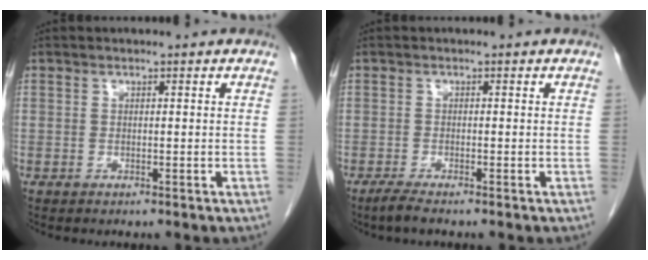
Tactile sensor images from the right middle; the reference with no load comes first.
{"total": 2.2, "force": [-1.8, 0.0, 1.3], "torque": [-0.036, -0.007, -0.036]}